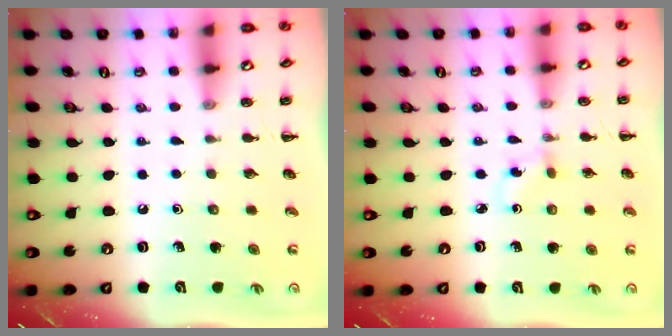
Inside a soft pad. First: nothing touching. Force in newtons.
{"total": 1.3, "press": 1.1, "slide": 0.7}